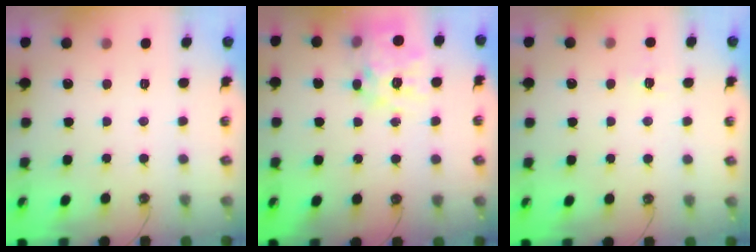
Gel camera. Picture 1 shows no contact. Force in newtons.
{"total": 14.9, "press": 14.8, "slide": 1.3}
{"total": 5.6, "press": 5.6, "slide": 0.6}